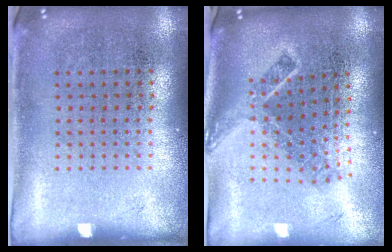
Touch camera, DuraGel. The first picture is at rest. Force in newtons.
{"total": 1.9, "press": 1.4, "slide": 1.4}